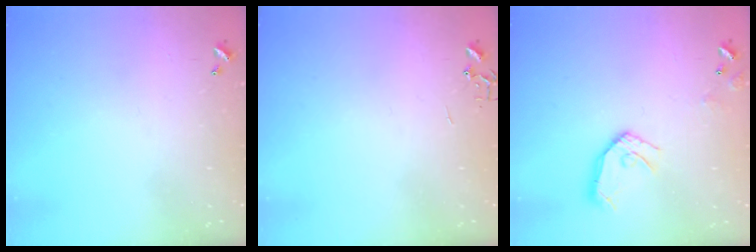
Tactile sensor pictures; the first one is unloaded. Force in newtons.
{"total": 0.0}
{"total": 11.7, "press": 11.6, "slide": 1.2}